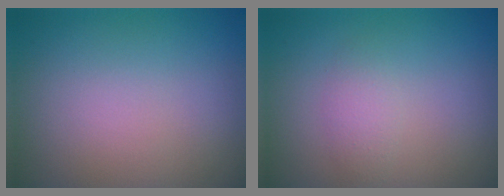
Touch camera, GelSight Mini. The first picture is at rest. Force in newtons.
{"total": 1.4, "press": 1.4, "slide": 0.1}